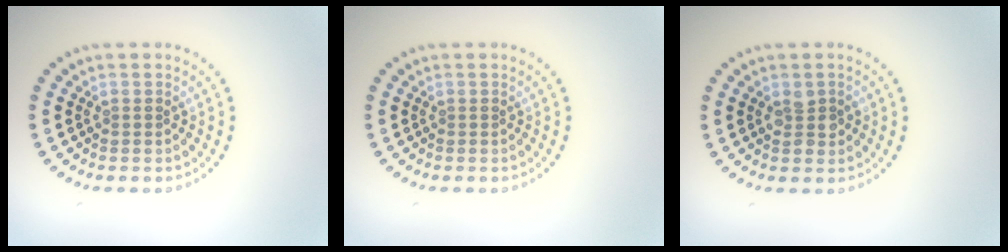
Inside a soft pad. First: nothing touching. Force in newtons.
{"total": 0.0}
{"total": 1.8, "press": 1.7, "slide": 0.2}